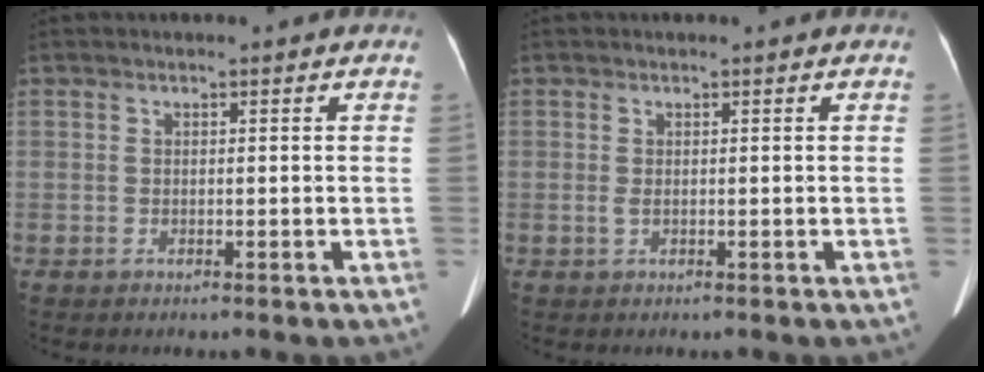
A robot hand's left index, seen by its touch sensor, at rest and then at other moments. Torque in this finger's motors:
{"motor_torque": [0.25, -0.02, 0.11, 0.02]}